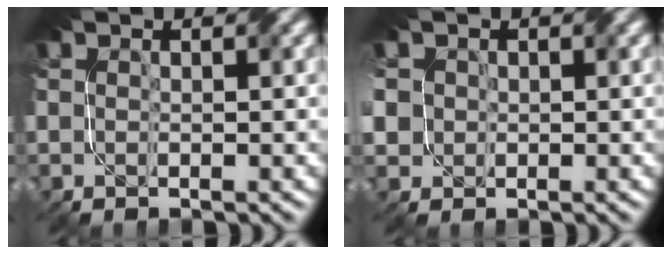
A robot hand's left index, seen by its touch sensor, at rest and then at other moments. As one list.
[{"total": 5.2, "force": [0.2, 4.7, 2.2], "torque": [-0.069, 0.018, -0.016]}]